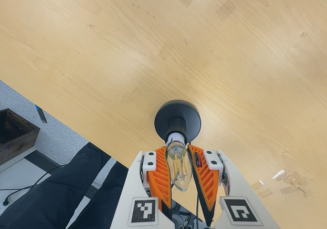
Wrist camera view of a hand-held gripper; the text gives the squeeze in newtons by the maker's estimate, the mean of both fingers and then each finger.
{"total": 21.9, "left": 22.8, "right": 20.9}